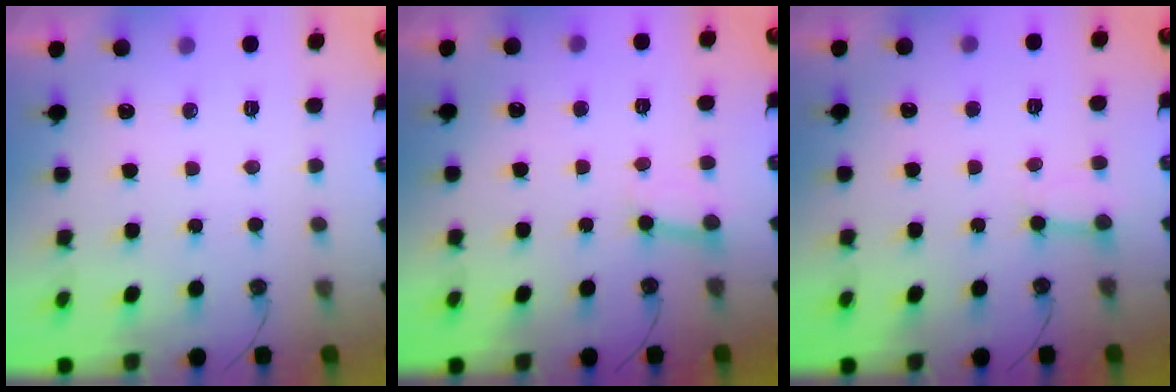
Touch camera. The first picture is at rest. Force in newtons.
{"total": 2.7, "press": 2.7, "slide": 0.2}
{"total": 3.7, "press": 3.6, "slide": 0.5}